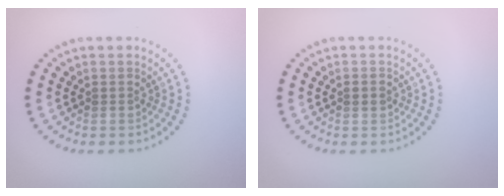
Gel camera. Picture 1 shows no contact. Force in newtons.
{"total": 1.2, "press": 1.2, "slide": 0.0}